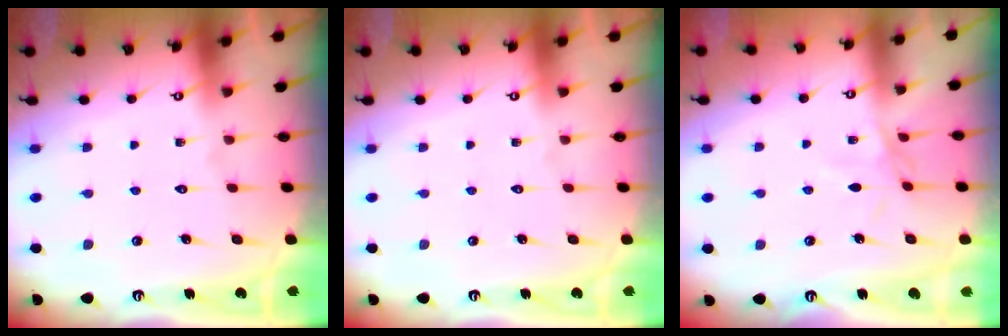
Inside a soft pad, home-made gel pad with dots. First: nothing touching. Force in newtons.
{"total": 0.0}
{"total": 3.7, "press": 3.7, "slide": 0.5}